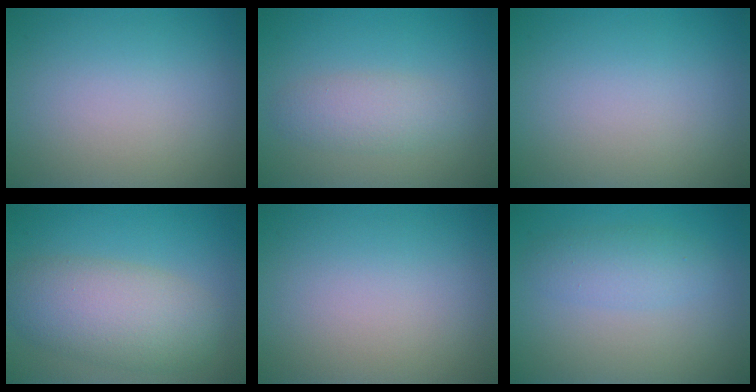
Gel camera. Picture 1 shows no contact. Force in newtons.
{"total": 2.6, "press": 2.6, "slide": 0.0}
{"total": 0.0}
{"total": 6.4, "press": 6.4, "slide": 0.3}
{"total": 0.0}
{"total": 2.4, "press": 2.4, "slide": 0.0}